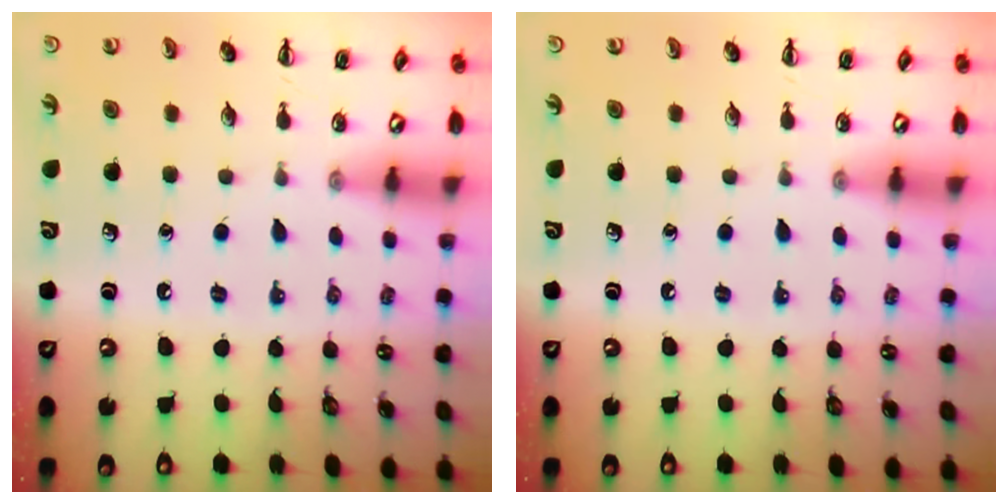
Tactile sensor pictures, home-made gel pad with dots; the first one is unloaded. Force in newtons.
{"total": 0.0}